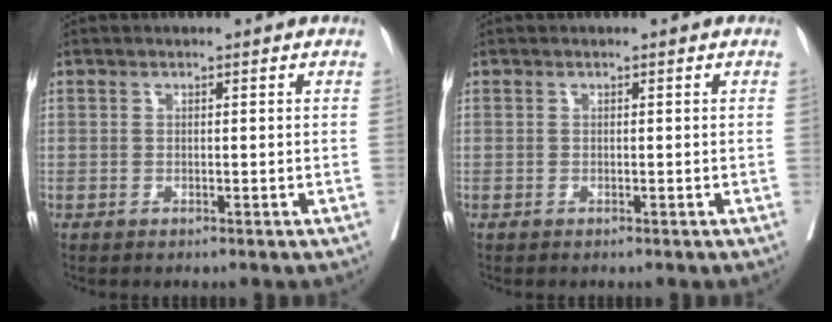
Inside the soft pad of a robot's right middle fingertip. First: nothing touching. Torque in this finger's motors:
{"motor_torque": [0.07, -0.04, -0.02, 0.00]}